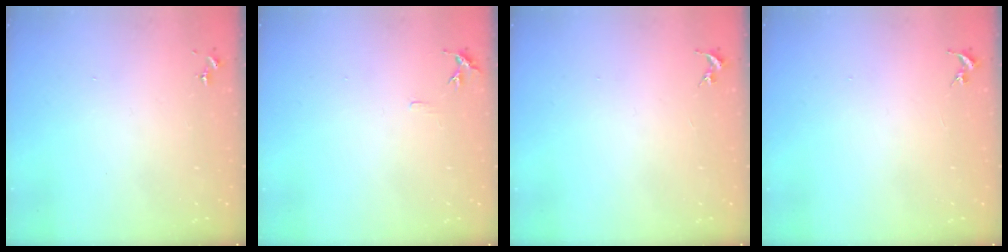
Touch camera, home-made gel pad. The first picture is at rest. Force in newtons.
{"total": 5.0, "press": 4.9, "slide": 0.5}
{"total": 0.0}
{"total": 0.0}